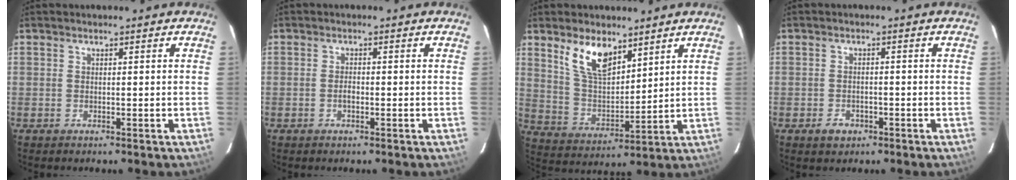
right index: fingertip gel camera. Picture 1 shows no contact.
{"total": 1.3, "force": [-0.5, 0.7, 1.0], "torque": [-0.017, 0.001, -0.010]}
{"total": 10.5, "force": [6.7, 4.6, 6.6], "torque": [-0.122, 0.005, 0.139]}
{"total": 3.0, "force": [-1.7, 2.3, 1.0], "torque": [-0.021, 0.003, -0.024]}